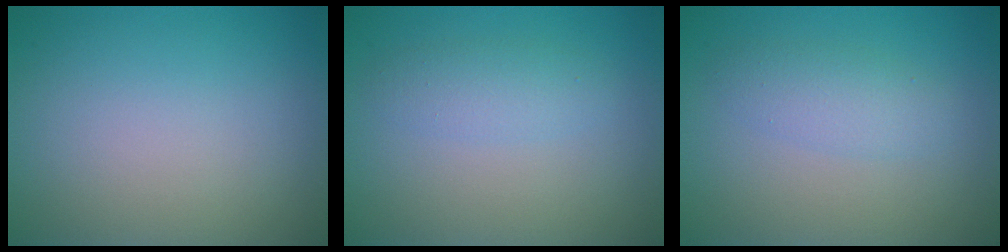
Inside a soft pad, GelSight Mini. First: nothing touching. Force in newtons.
{"total": 1.9, "press": 1.9, "slide": 0.0}
{"total": 2.3, "press": 2.3, "slide": 0.1}